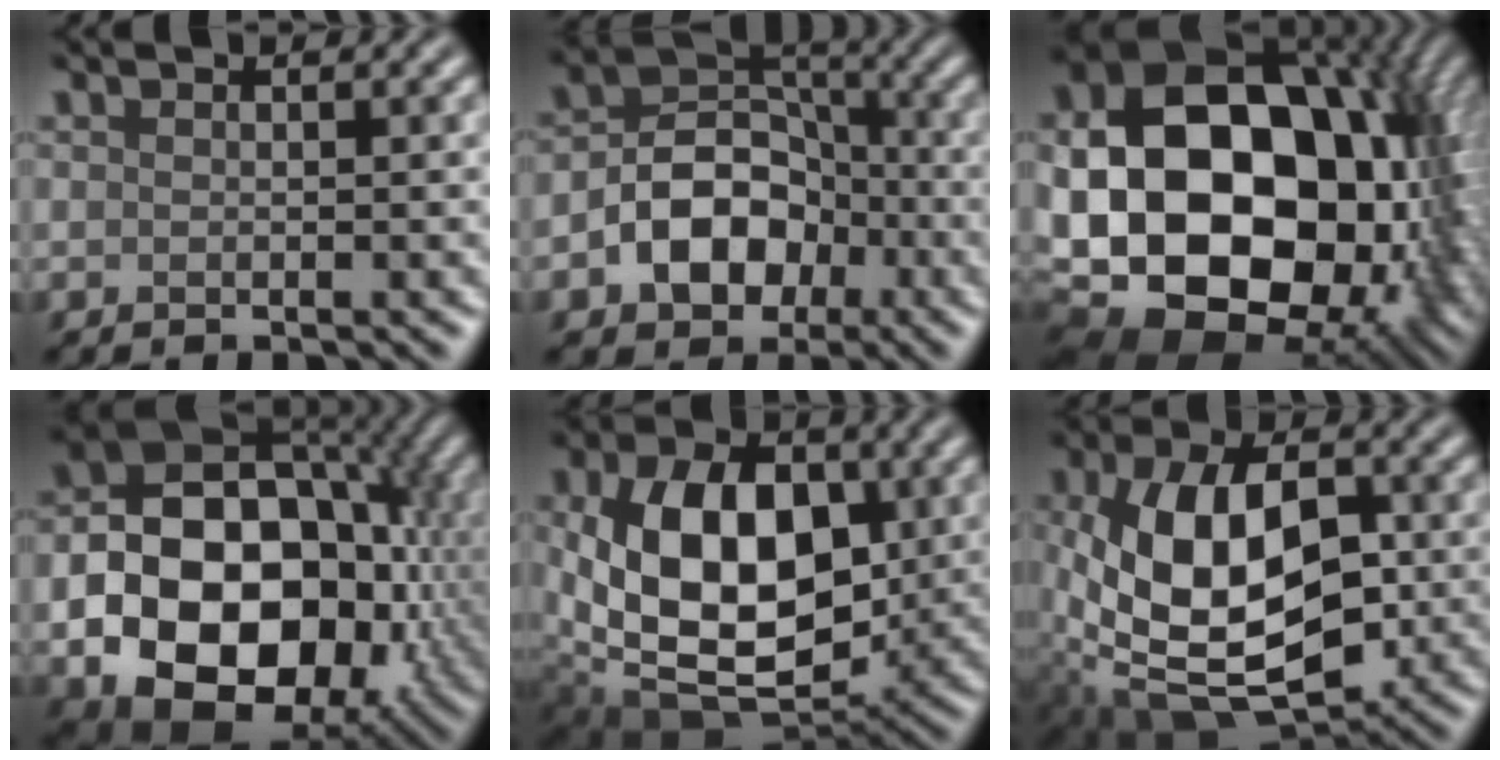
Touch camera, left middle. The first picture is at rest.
{"total": 6.8, "force": [-2.4, 5.0, 3.9], "torque": [-0.057, 0.002, -0.046]}
{"total": 23.0, "force": [-1.4, 16.7, 15.8], "torque": [-0.326, -0.026, 0.002]}
{"total": 17.6, "force": [-3.7, 12.7, 11.6], "torque": [-0.152, -0.032, -0.063]}
{"total": 13.3, "force": [0.9, 8.8, 9.9], "torque": [-0.184, -0.010, 0.020]}
{"total": 12.8, "force": [-0.6, 7.9, 10.0], "torque": [-0.205, -0.015, -0.001]}